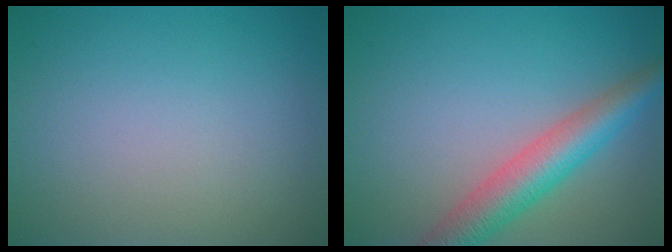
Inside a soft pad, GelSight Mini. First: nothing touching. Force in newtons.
{"total": 5.3, "press": 5.3, "slide": 0.2}